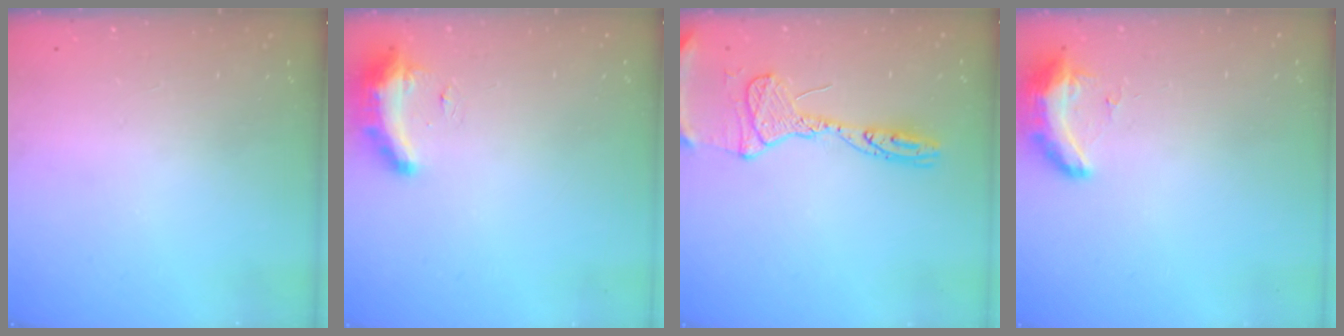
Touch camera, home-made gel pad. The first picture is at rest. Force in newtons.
{"total": 8.8, "press": 8.7, "slide": 0.8}
{"total": 15.5, "press": 15.4, "slide": 1.2}
{"total": 9.1, "press": 8.9, "slide": 1.9}